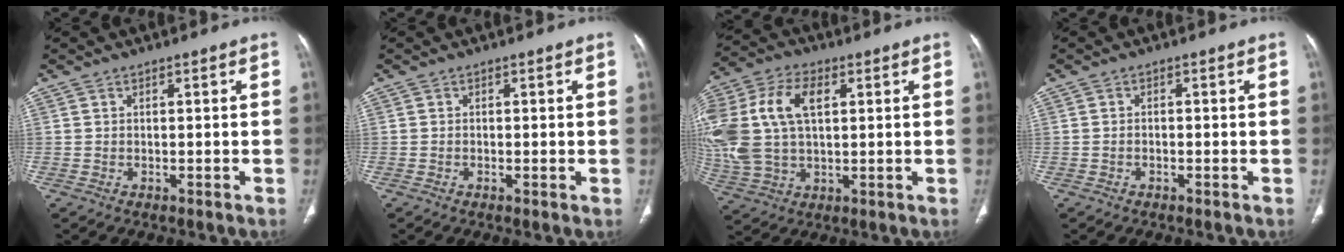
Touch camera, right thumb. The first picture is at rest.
{"total": 0.6, "force": [-0.1, 0.1, 0.6], "torque": [-0.014, -0.003, -0.005]}
{"total": 20.0, "force": [4.1, 12.1, 15.3], "torque": [-0.360, 0.016, 0.079]}
{"total": 0.7, "force": [-0.3, 0.4, 0.4], "torque": [-0.007, 0.004, -0.008]}